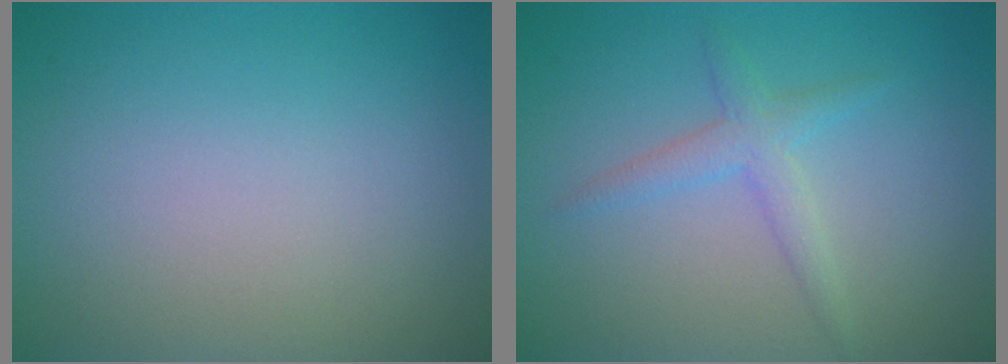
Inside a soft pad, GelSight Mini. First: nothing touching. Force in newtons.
{"total": 2.1, "press": 2.1, "slide": 0.3}